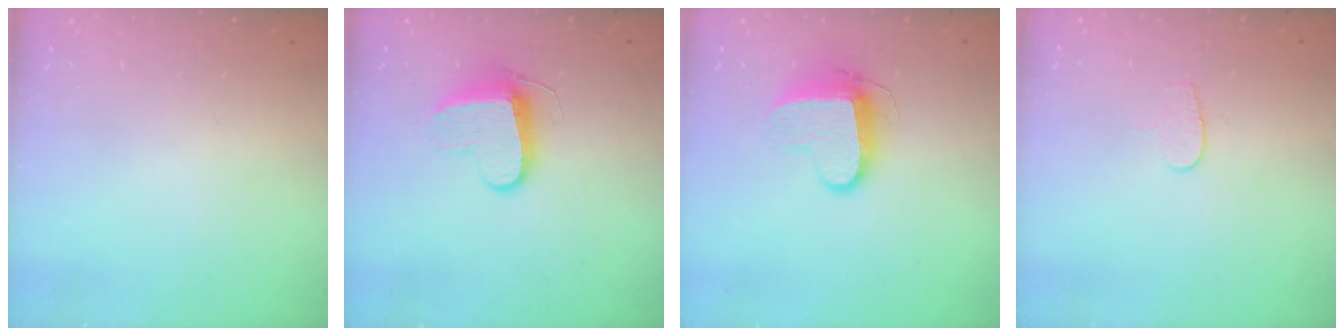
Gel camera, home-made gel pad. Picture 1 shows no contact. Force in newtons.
{"total": 9.5, "press": 9.5, "slide": 0.7}
{"total": 9.3, "press": 9.3, "slide": 0.5}
{"total": 3.7, "press": 3.7, "slide": 0.3}